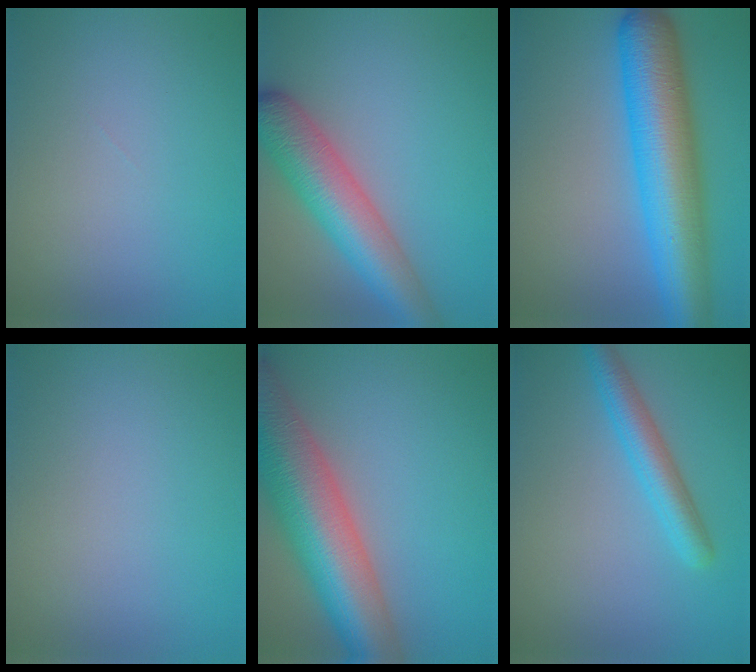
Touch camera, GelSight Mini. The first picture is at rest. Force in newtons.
{"total": 7.2, "press": 7.2, "slide": 0.2}
{"total": 10.4, "press": 10.4, "slide": 0.2}
{"total": 0.0}
{"total": 12.0, "press": 12.0, "slide": 0.6}
{"total": 3.4, "press": 3.4, "slide": 0.1}